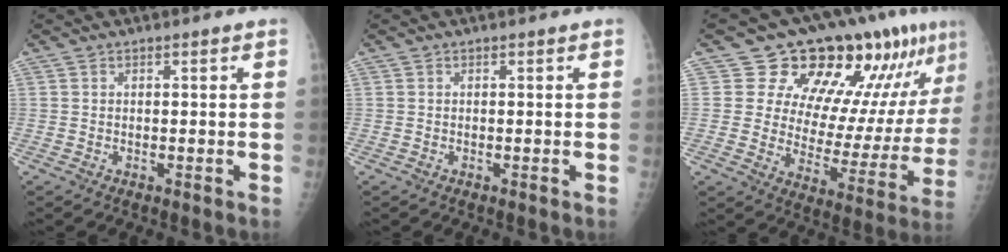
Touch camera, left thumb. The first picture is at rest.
{"total": 0.0}
{"total": 19.9, "force": [13.0, 9.3, 11.9], "torque": [-0.101, -0.064, 0.180]}